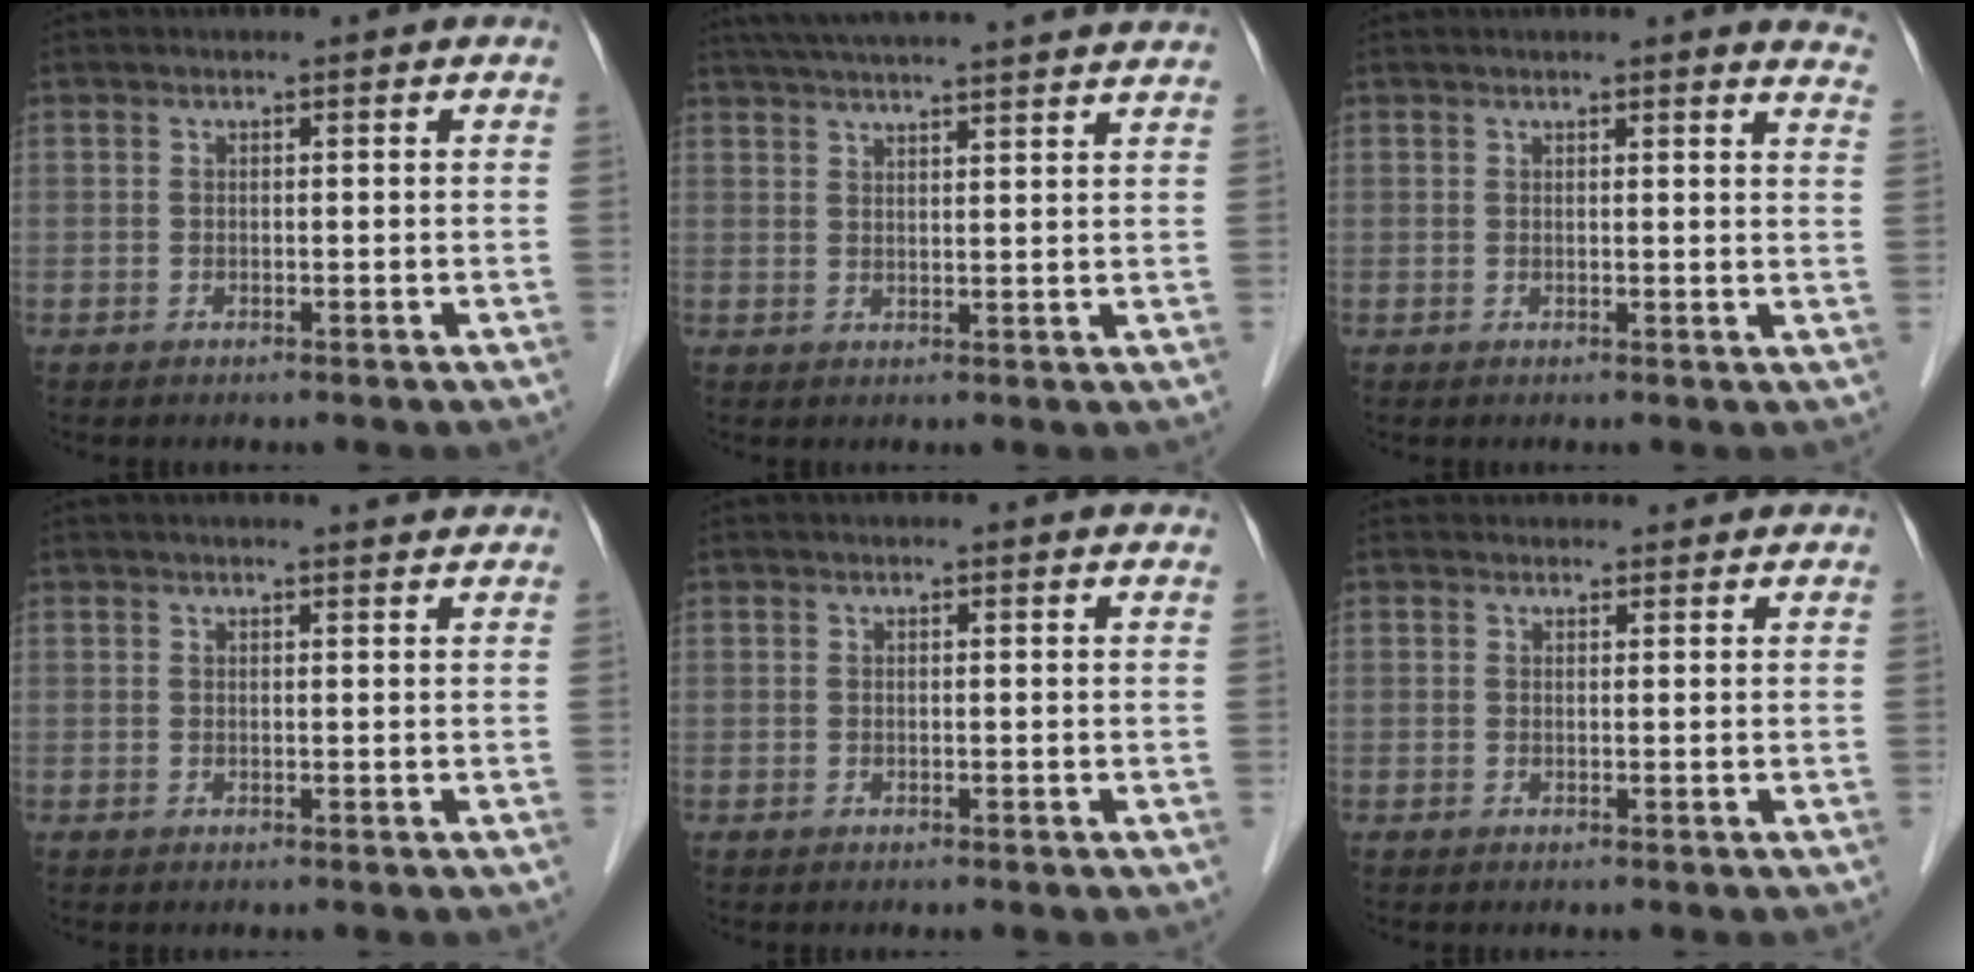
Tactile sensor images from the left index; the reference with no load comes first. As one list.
[{"total": 20.6, "force": [18.8, 0.4, 8.5], "torque": [-0.142, 0.020, 0.249]}, {"total": 7.4, "force": [7.0, 0.4, 2.5], "torque": [-0.012, -0.021, 0.047]}, {"total": 3.4, "force": [3.3, 0.0, 0.9], "torque": [-0.016, 0.007, 0.033]}, {"total": 2.7, "force": [2.6, 0.2, 0.6], "torque": [-0.012, 0.007, 0.020]}, {"total": 3.1, "force": [2.8, 1.2, -0.3], "torque": [0.008, 0.018, 0.029]}]